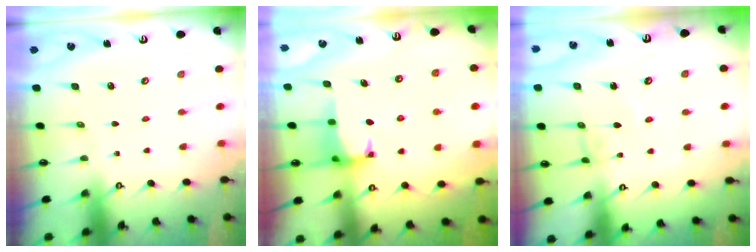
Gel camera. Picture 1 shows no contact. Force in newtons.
{"total": 1.1, "press": 0.8, "slide": 0.8}
{"total": 2.6, "press": 2.6, "slide": 0.1}